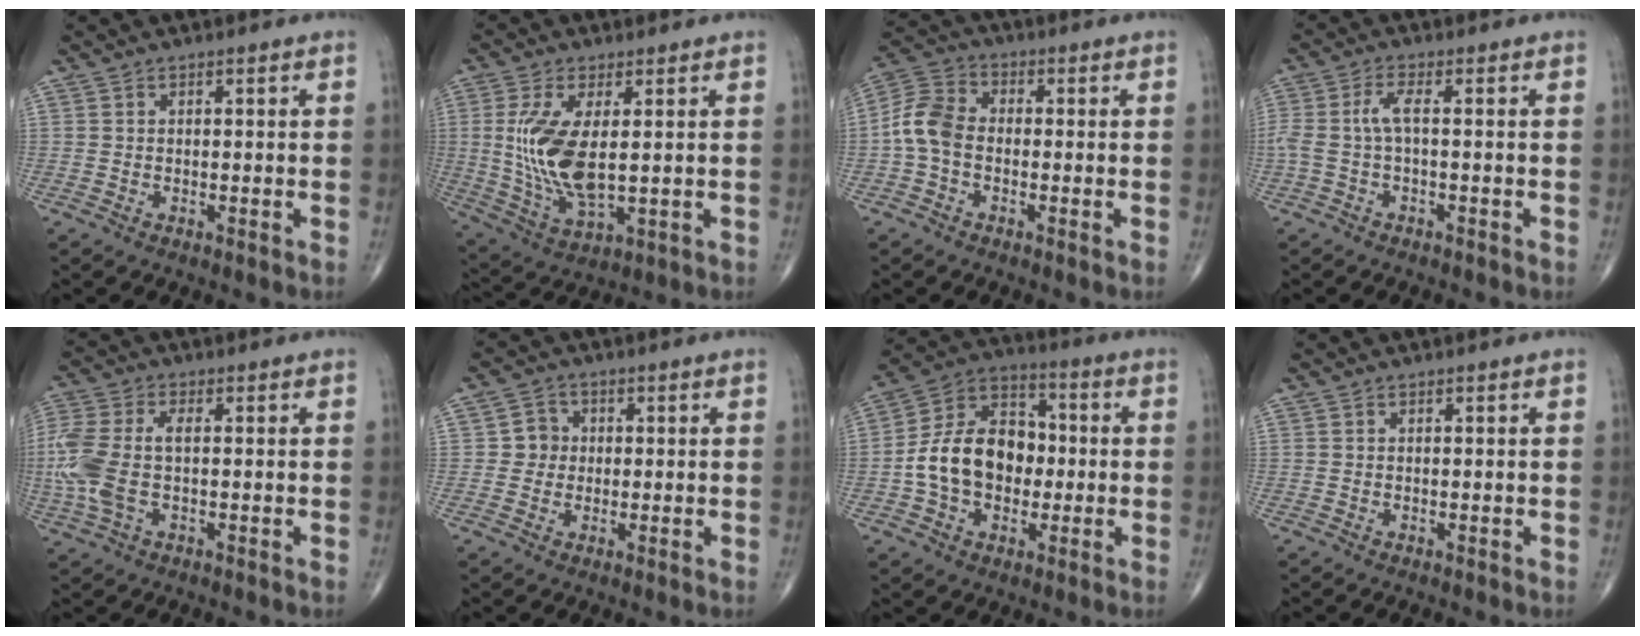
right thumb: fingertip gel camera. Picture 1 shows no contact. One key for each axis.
{"total": 13.0, "fx": 1.2, "fy": 5.6, "fz": 11.7, "tx": -0.249, "ty": -0.020, "tz": 0.036}
{"total": 7.5, "fx": -1.2, "fy": 5.3, "fz": 5.2, "tx": -0.100, "ty": 0.023, "tz": -0.040}
{"total": 4.0, "fx": -0.3, "fy": 1.0, "fz": 3.9, "tx": -0.106, "ty": 0.016, "tz": -0.008}
{"total": 12.1, "fx": -0.7, "fy": 6.3, "fz": 10.3, "tx": -0.274, "ty": 0.013, "tz": -0.013}
{"total": 3.7, "fx": 0.1, "fy": 3.6, "fz": 0.9, "tx": 0.012, "ty": 0.008, "tz": -0.004}
{"total": 15.3, "fx": -1.5, "fy": 11.1, "fz": 10.5, "tx": -0.158, "ty": 0.040, "tz": -0.033}
{"total": 0.0}